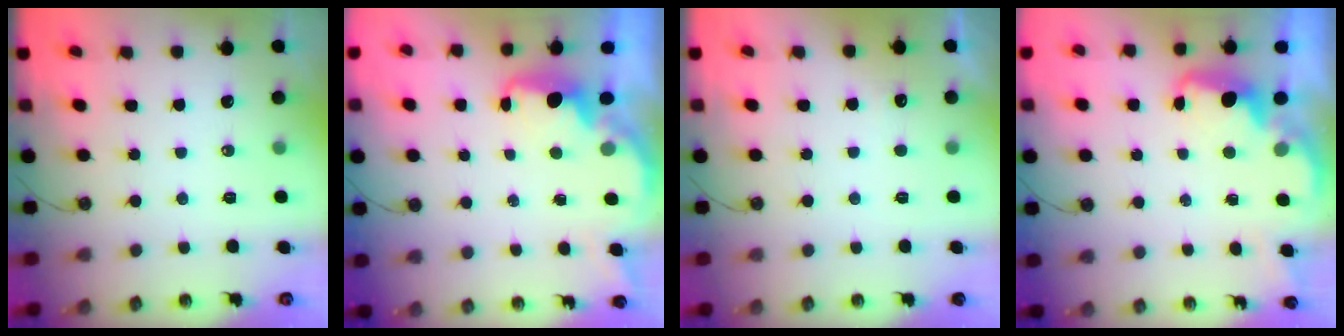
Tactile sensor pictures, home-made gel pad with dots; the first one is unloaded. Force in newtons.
{"total": 2.2, "press": 2.1, "slide": 0.9}
{"total": 3.6, "press": 3.4, "slide": 1.1}
{"total": 2.1, "press": 2.0, "slide": 0.6}